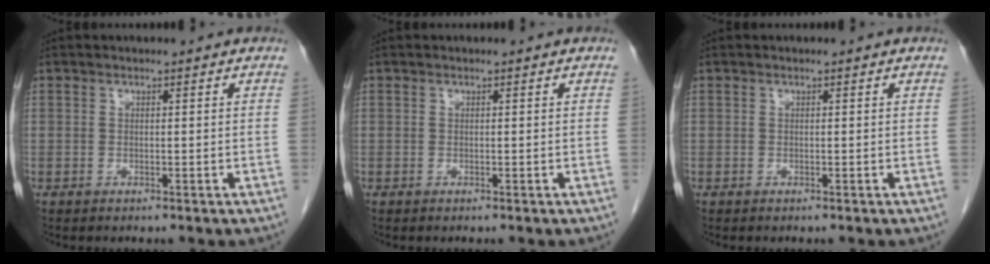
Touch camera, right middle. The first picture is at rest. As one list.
[{"total": 0.0}, {"total": 0.0}]